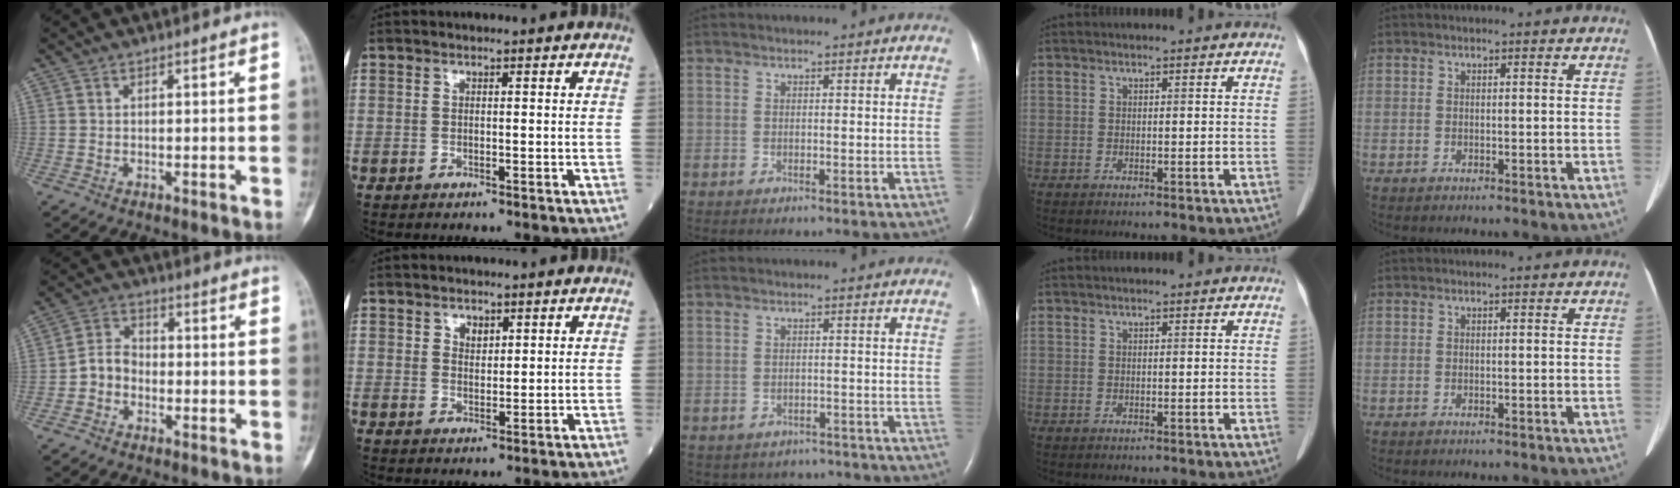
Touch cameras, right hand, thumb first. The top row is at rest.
{"thumb": {"total": 5.0, "force": [-1.8, 4.0, 2.4], "torque": [-0.027, 0.022, -0.044]}, "index": {"total": 2.1, "force": [1.1, 1.4, 1.1], "torque": [-0.017, 0.000, 0.021]}, "middle": {"total": 4.7, "force": [-4.1, 2.3, -0.2], "torque": [0.004, 0.013, -0.048]}}